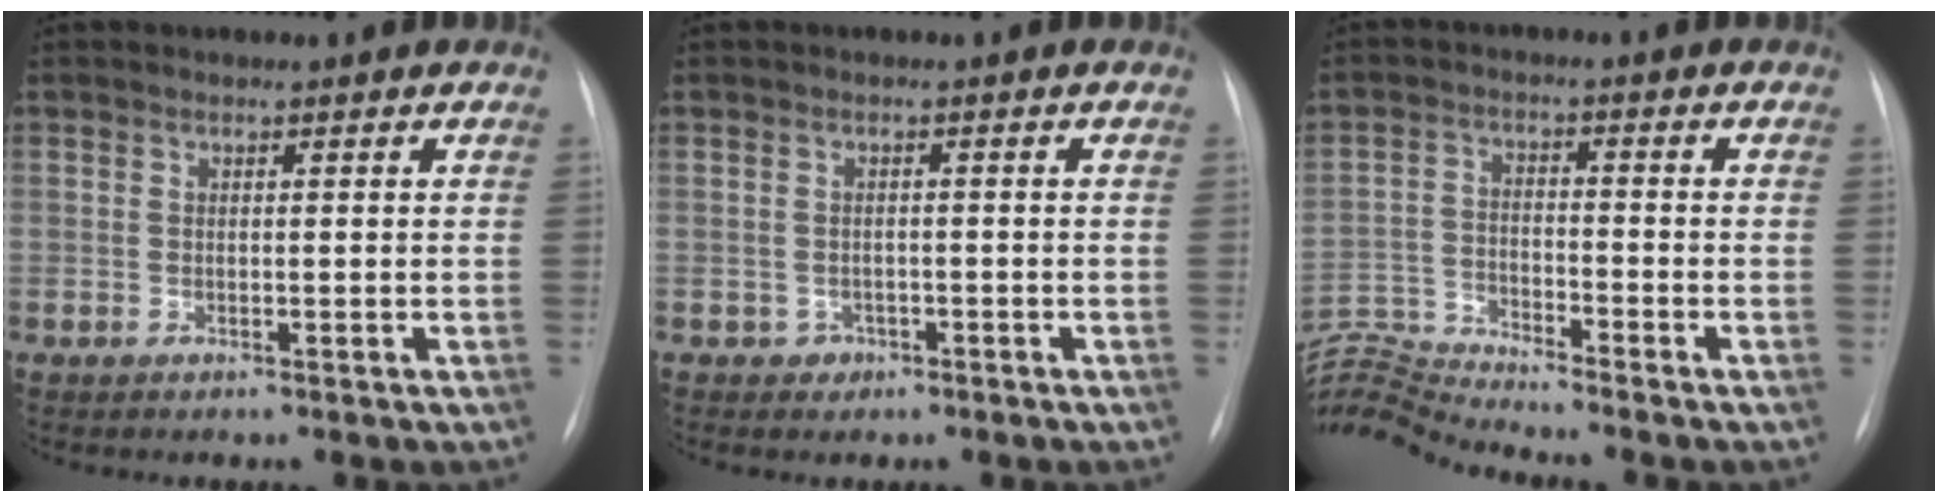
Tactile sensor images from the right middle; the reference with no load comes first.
{"total": 1.3, "force": [-0.7, 1.1, 0.1], "torque": [0.002, 0.005, -0.010]}
{"total": 9.3, "force": [-9.0, -2.5, 0.4], "torque": [-0.019, 0.002, -0.173]}